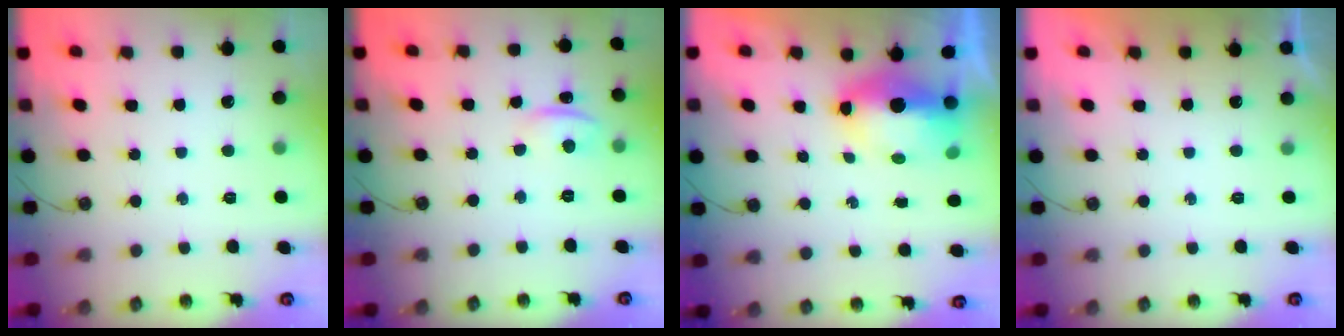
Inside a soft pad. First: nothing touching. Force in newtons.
{"total": 2.2, "press": 1.7, "slide": 1.5}
{"total": 7.7, "press": 7.6, "slide": 1.4}
{"total": 0.0}